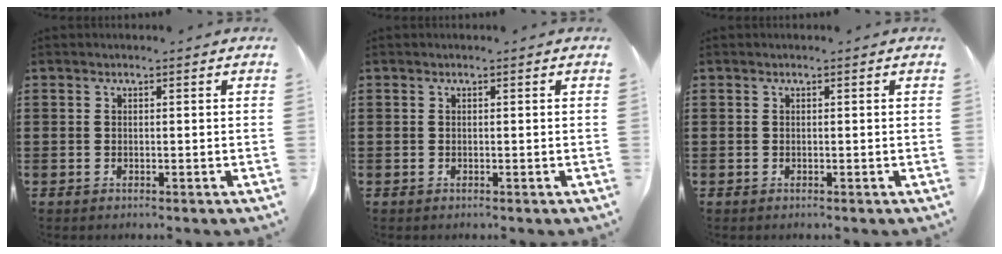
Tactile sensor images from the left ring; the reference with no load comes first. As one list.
[{"total": 0.0}, {"total": 0.0}]